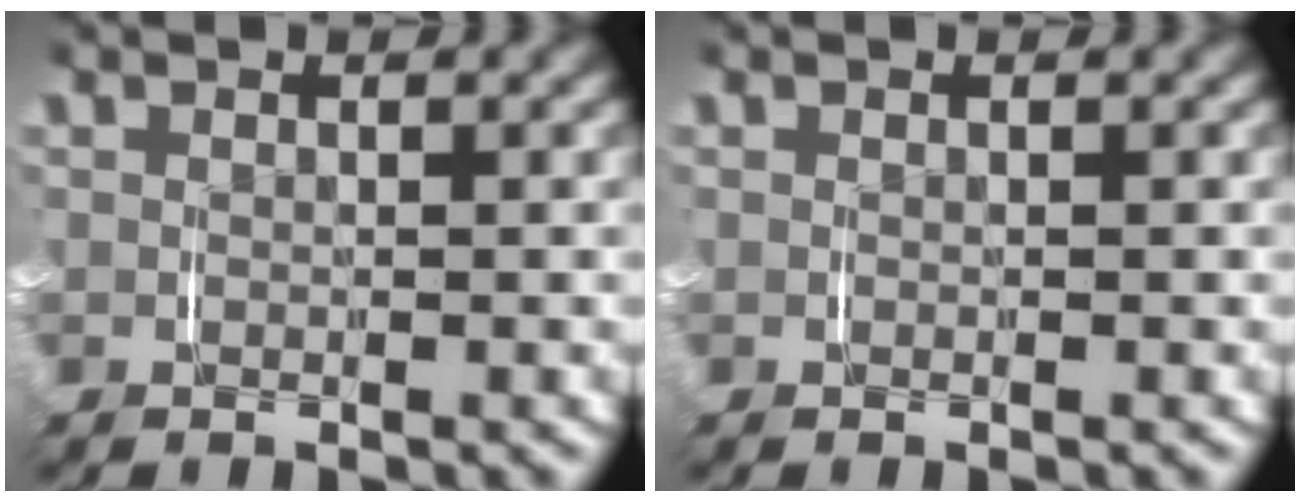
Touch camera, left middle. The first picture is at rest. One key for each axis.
{"total": 0.0}